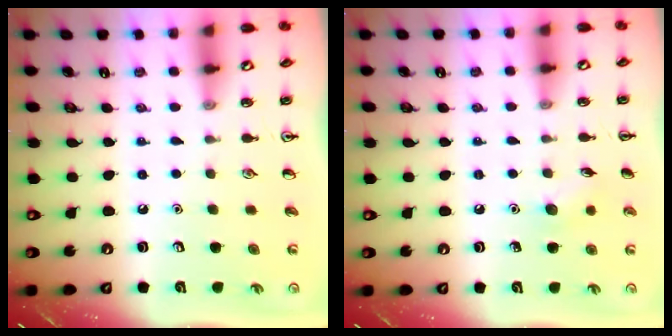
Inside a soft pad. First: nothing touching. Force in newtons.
{"total": 6.2, "press": 5.9, "slide": 1.7}